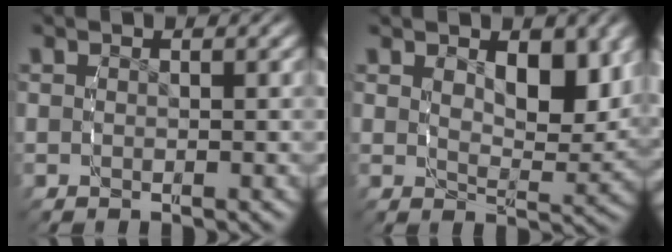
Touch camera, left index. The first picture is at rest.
{"total": 4.1, "force": [1.9, 1.5, 3.4], "torque": [-0.050, -0.019, 0.040]}